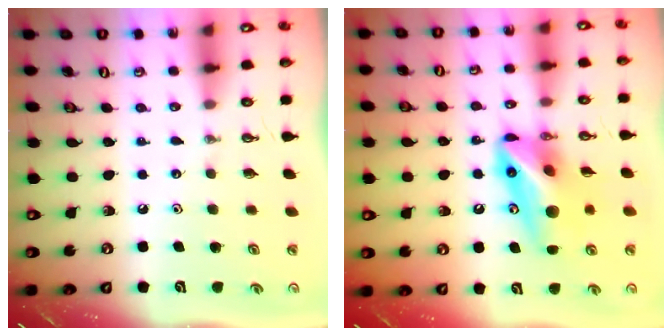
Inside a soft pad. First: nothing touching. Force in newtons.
{"total": 12.2, "press": 12.0, "slide": 2.1}